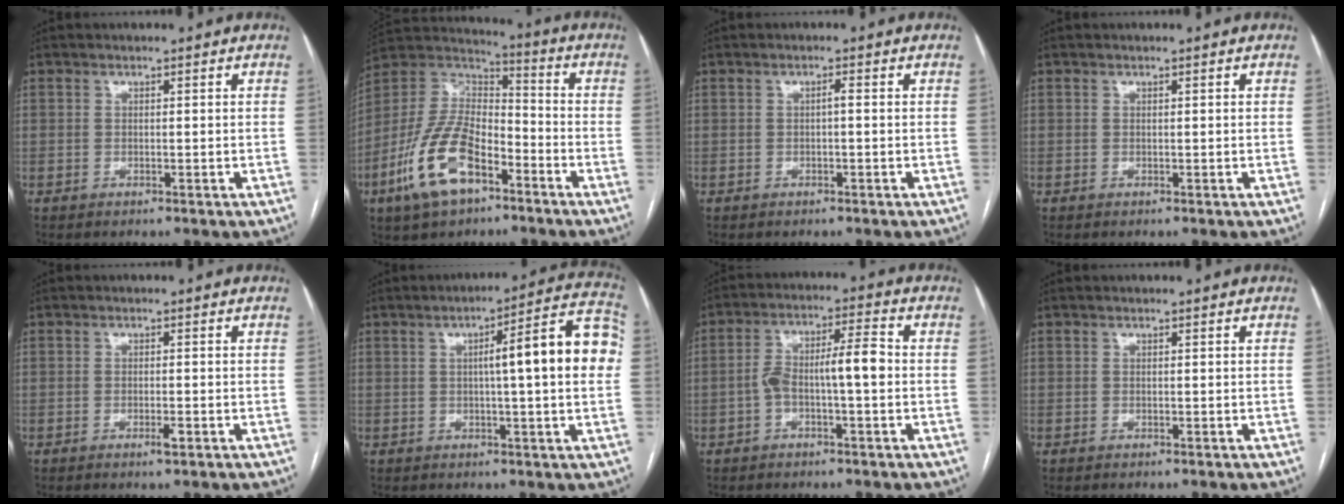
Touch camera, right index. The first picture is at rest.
{"total": 16.1, "force": [-7.8, 7.5, 11.9], "torque": [-0.253, 0.011, -0.144]}
{"total": 0.8, "force": [-0.1, 0.1, 0.8], "torque": [-0.013, 0.002, -0.001]}
{"total": 0.0}
{"total": 1.5, "force": [-1.1, 0.0, 1.1], "torque": [-0.021, -0.001, -0.018]}
{"total": 12.7, "force": [1.1, 0.9, 12.6], "torque": [-0.168, 0.032, 0.009]}
{"total": 7.3, "force": [-1.2, 1.1, 7.2], "torque": [-0.131, 0.027, -0.021]}
{"total": 0.0}